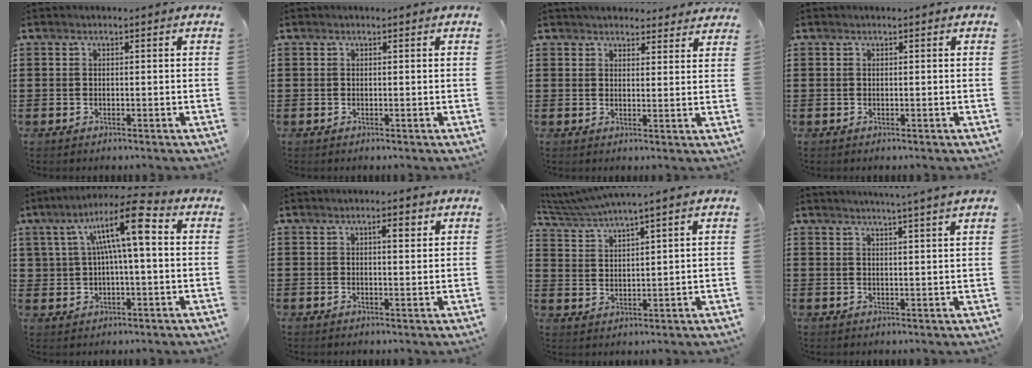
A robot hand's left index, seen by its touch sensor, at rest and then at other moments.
{"total": 0.0}
{"total": 3.0, "force": [3.0, 0.6, 0.1], "torque": [-0.010, -0.007, 0.056]}
{"total": 0.0}
{"total": 11.4, "force": [3.0, 3.4, 10.5], "torque": [-0.192, 0.009, 0.050]}
{"total": 2.9, "force": [1.2, 0.9, 2.5], "torque": [-0.035, 0.002, 0.016]}
{"total": 4.2, "force": [3.8, -0.4, 1.8], "torque": [-0.049, -0.016, 0.067]}
{"total": 3.0, "force": [2.6, -0.9, 1.1], "torque": [-0.027, -0.010, 0.045]}